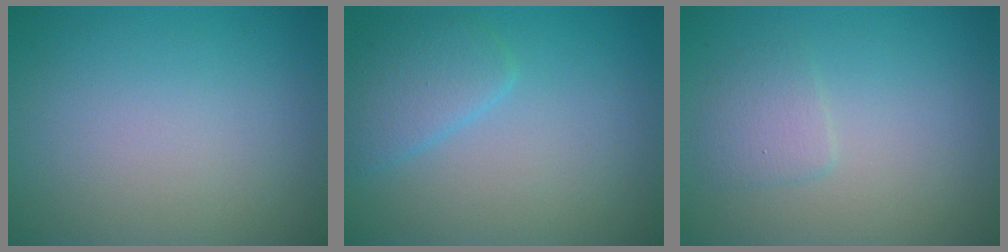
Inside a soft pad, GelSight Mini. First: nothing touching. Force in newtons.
{"total": 2.8, "press": 2.8, "slide": 0.2}
{"total": 1.6, "press": 1.6, "slide": 0.1}